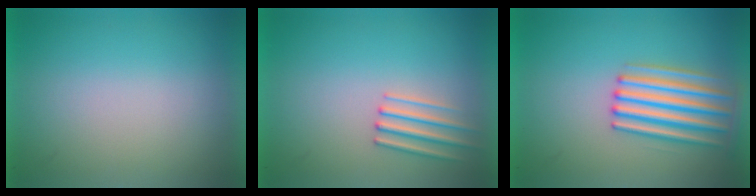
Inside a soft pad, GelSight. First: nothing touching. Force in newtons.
{"total": 2.4}
{"total": 4.7}